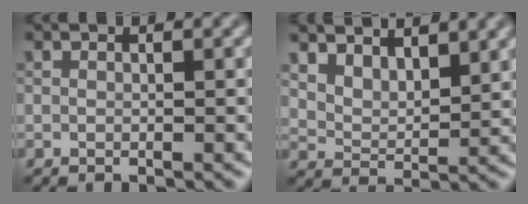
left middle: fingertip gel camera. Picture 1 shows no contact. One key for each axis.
{"total": 7.5, "fx": 5.8, "fy": 3.5, "fz": 3.3, "tx": -0.078, "ty": 0.004, "tz": 0.100}